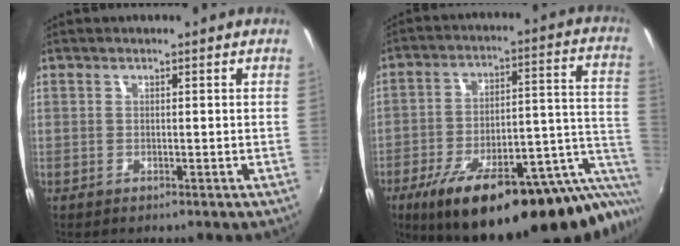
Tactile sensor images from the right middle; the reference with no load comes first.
{"total": 30.1, "force": [-20.8, 7.1, 20.5], "torque": [-0.265, -0.031, -0.291]}